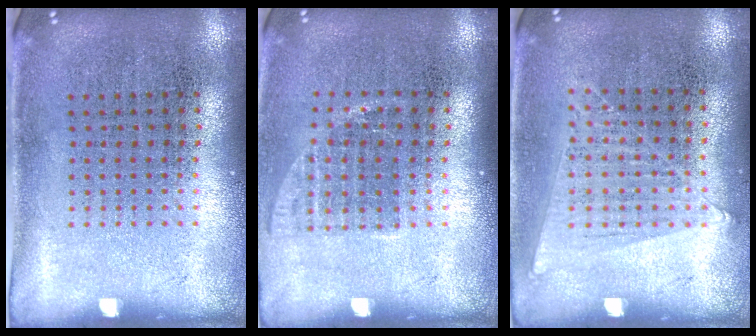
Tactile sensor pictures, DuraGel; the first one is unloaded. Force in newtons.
{"total": 1.1, "press": 0.9, "slide": 0.6}
{"total": 1.0, "press": 1.0, "slide": 0.4}